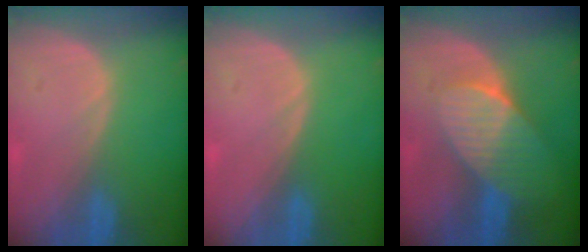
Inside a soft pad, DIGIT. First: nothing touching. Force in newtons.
{"total": 0.0}
{"total": 7.7, "press": 6.9, "slide": 3.4}